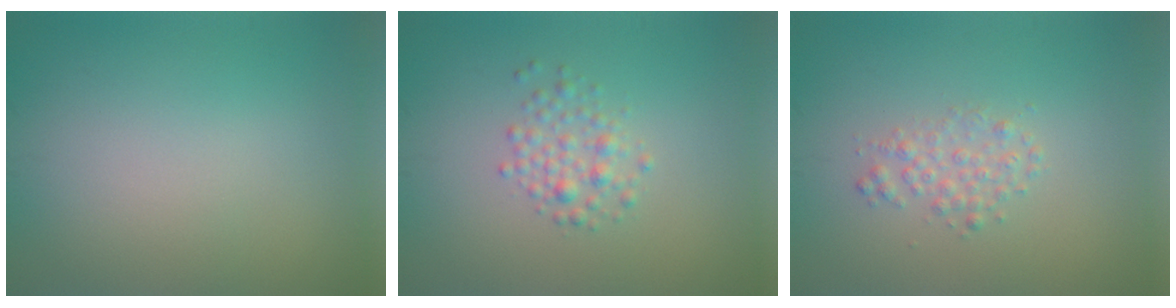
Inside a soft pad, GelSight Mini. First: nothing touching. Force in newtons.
{"total": 2.0, "press": 2.0, "slide": 0.0}
{"total": 1.7, "press": 1.7, "slide": 0.0}